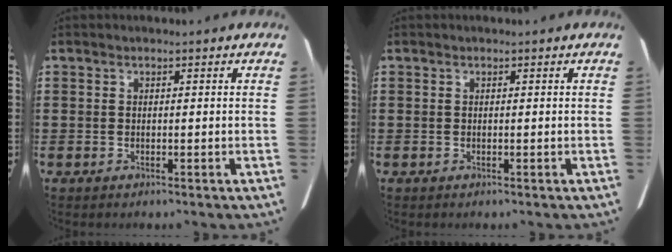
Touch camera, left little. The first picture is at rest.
{"total": 0.0}